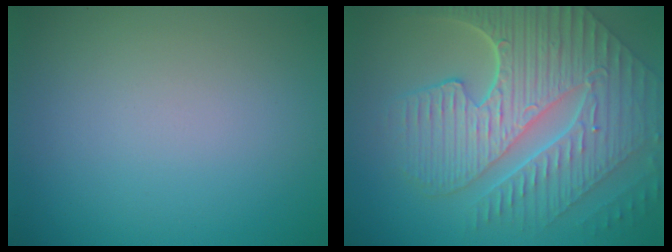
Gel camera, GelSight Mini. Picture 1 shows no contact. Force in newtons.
{"total": 10.4, "press": 7.1, "slide": 7.6}